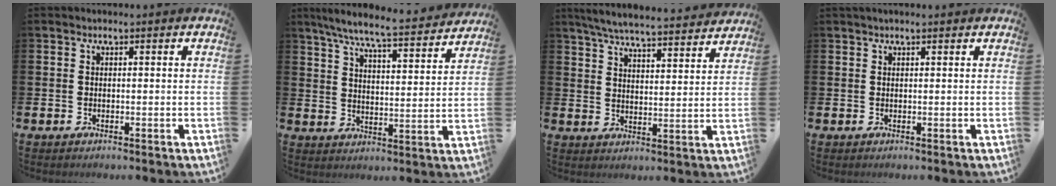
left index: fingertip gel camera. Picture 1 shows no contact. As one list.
[{"total": 7.7, "force": [7.1, 0.3, 3.0], "torque": [-0.080, -0.050, 0.119]}, {"total": 6.3, "force": [6.1, 0.4, 1.7], "torque": [-0.052, -0.042, 0.105]}, {"total": 0.6, "force": [0.5, 0.0, 0.3], "torque": [-0.006, 0.001, 0.008]}]